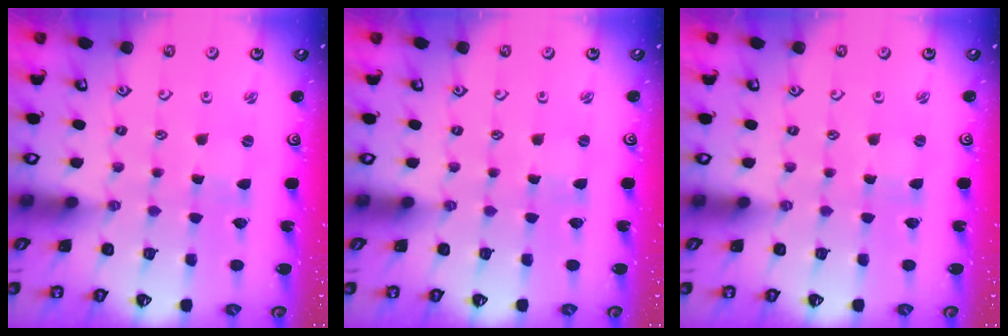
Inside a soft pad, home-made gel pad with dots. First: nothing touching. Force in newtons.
{"total": 0.0}
{"total": 0.0}